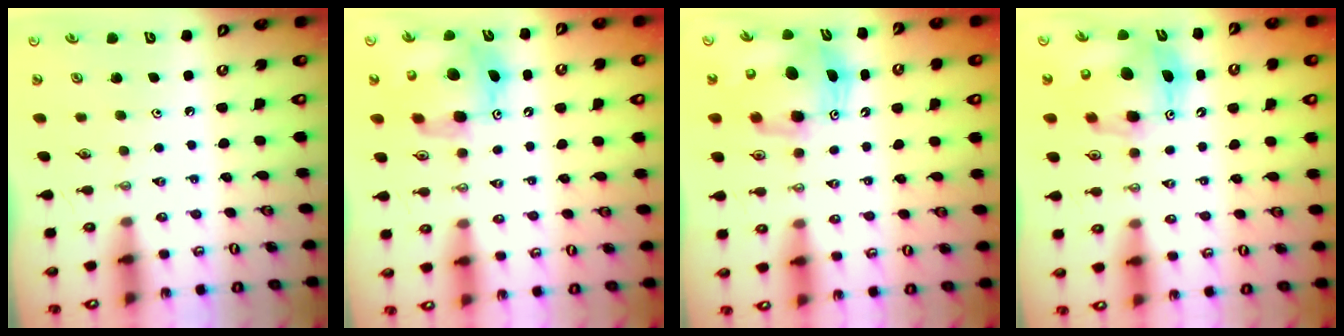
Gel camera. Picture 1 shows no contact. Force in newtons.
{"total": 13.2, "press": 13.2, "slide": 1.2}
{"total": 10.1, "press": 9.9, "slide": 1.8}
{"total": 12.4, "press": 12.2, "slide": 2.4}